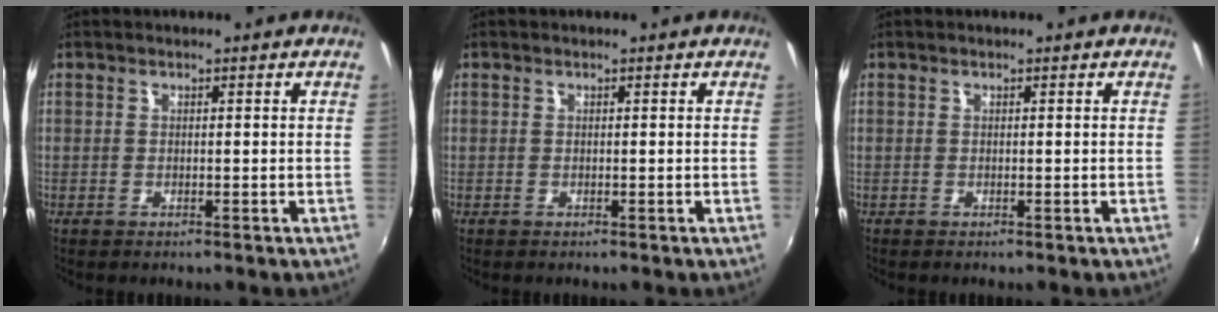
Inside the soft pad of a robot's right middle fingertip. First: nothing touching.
{"total": 0.0}
{"total": 0.0}